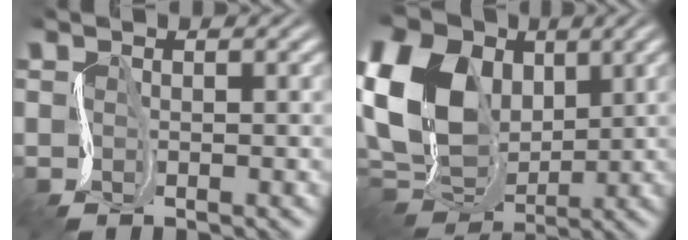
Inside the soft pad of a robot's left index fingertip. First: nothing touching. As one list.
[{"total": 12.7, "force": [2.7, 9.5, 7.9], "torque": [-0.183, 0.018, 0.036]}]